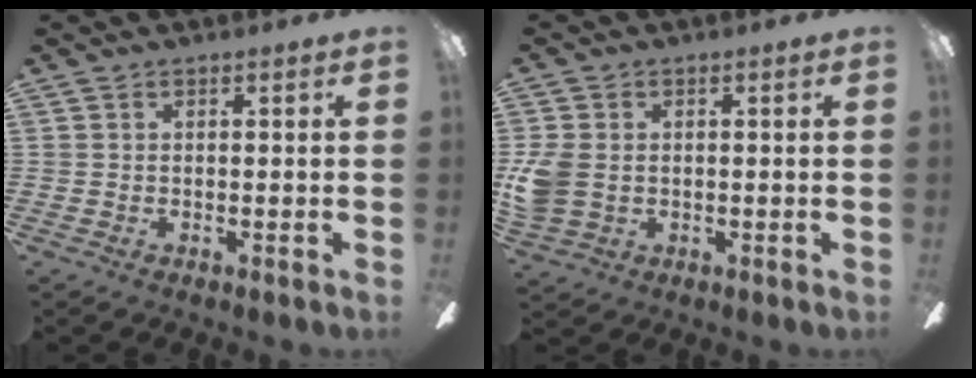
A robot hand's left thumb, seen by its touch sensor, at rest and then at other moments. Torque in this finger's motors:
{"motor_torque": [0.30, 0.94, 0.63, -0.62, 0.09]}